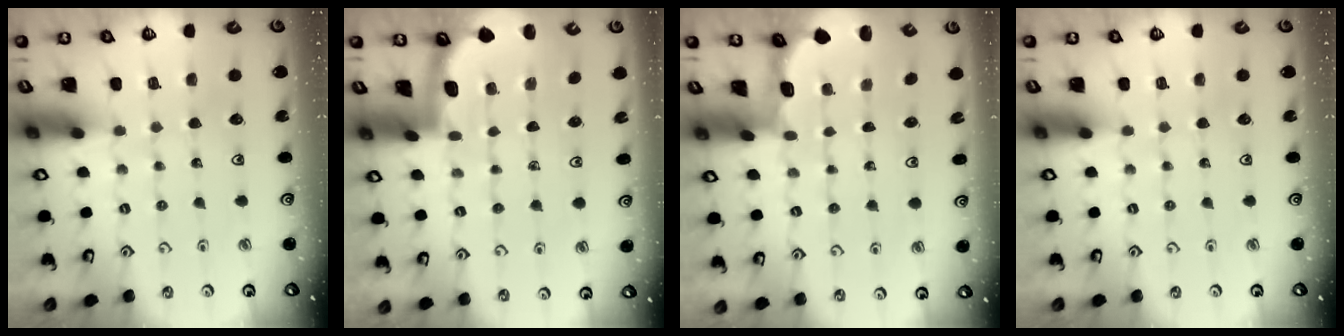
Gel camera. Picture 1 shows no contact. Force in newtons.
{"total": 2.2, "press": 2.2, "slide": 0.1}
{"total": 1.8, "press": 1.6, "slide": 0.7}
{"total": 0.0}